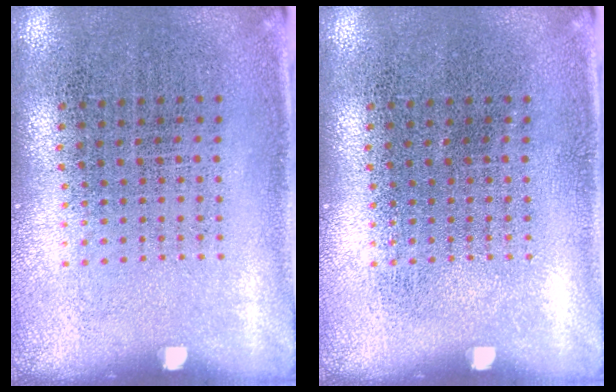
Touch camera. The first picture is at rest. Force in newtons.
{"total": 0.0}